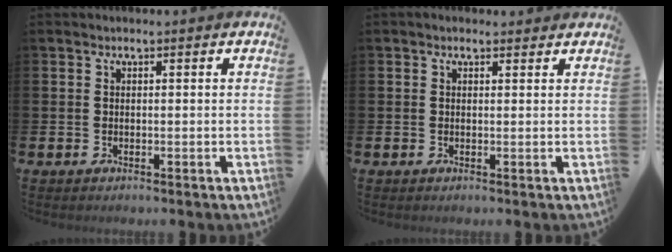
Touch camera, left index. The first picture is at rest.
{"total": 0.8, "force": [0.6, 0.4, 0.4], "torque": [0.002, 0.003, 0.009]}